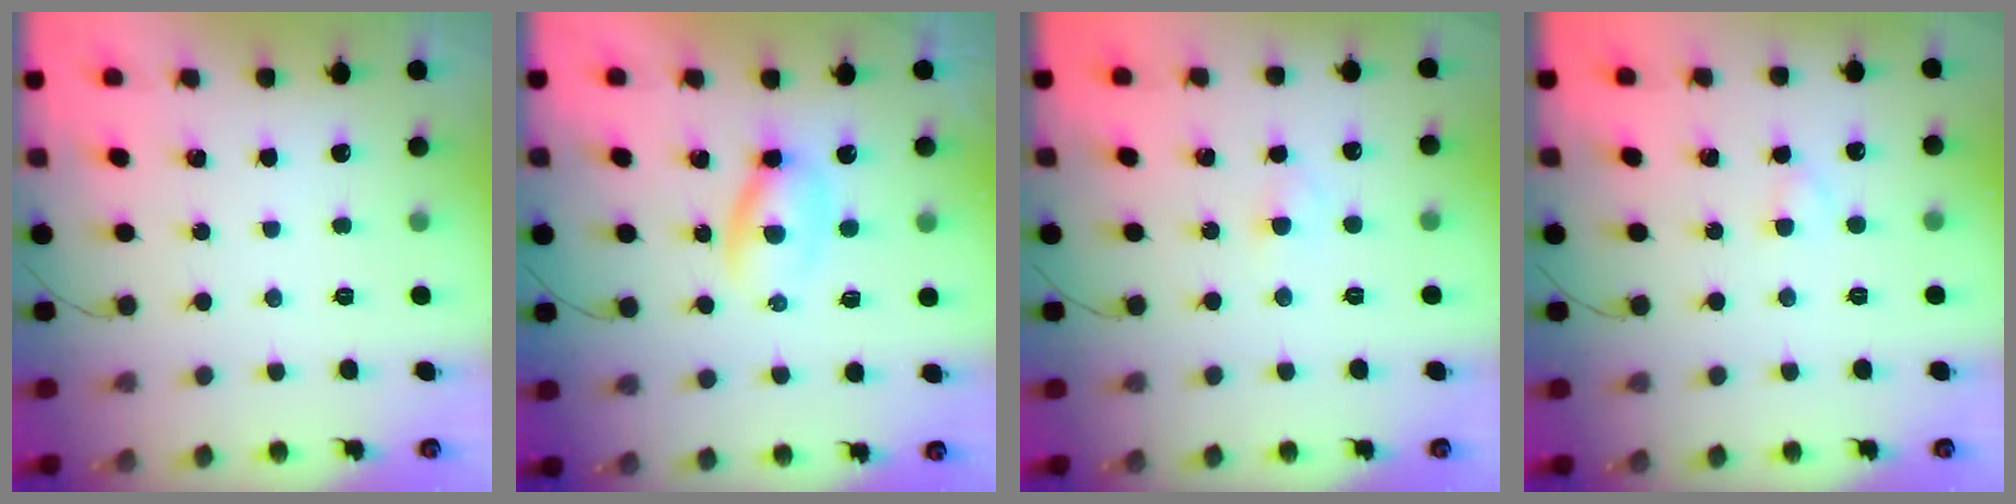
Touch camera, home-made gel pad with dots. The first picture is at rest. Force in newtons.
{"total": 3.5, "press": 3.4, "slide": 0.9}
{"total": 2.1, "press": 1.8, "slide": 0.9}
{"total": 1.8, "press": 1.5, "slide": 0.9}